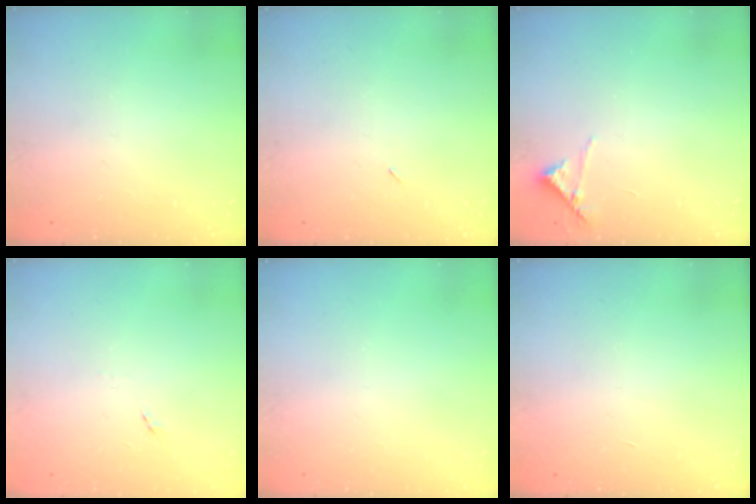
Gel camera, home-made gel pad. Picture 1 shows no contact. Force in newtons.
{"total": 2.3, "press": 2.0, "slide": 1.2}
{"total": 6.4, "press": 6.4, "slide": 0.2}
{"total": 5.7, "press": 5.6, "slide": 0.6}
{"total": 0.0}
{"total": 1.7, "press": 1.7, "slide": 0.1}